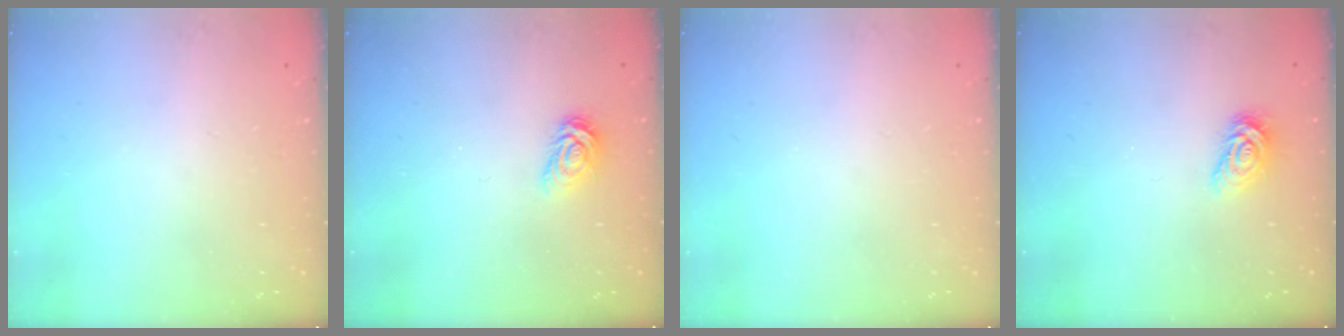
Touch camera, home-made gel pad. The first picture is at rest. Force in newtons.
{"total": 5.0, "press": 5.0, "slide": 0.1}
{"total": 0.0}
{"total": 5.2, "press": 5.2, "slide": 0.1}